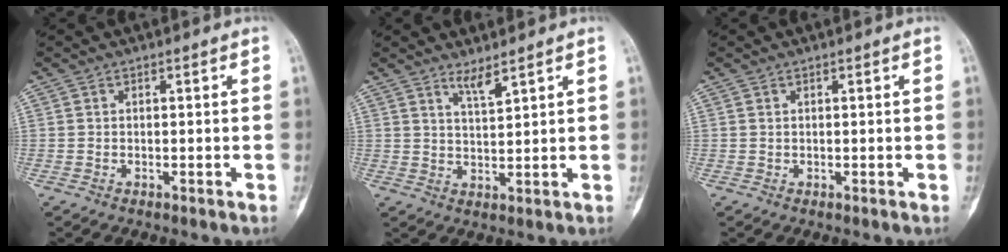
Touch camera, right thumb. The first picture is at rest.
{"total": 2.9, "force": [2.4, 0.1, 1.7], "torque": [-0.029, -0.026, 0.047]}
{"total": 0.0}